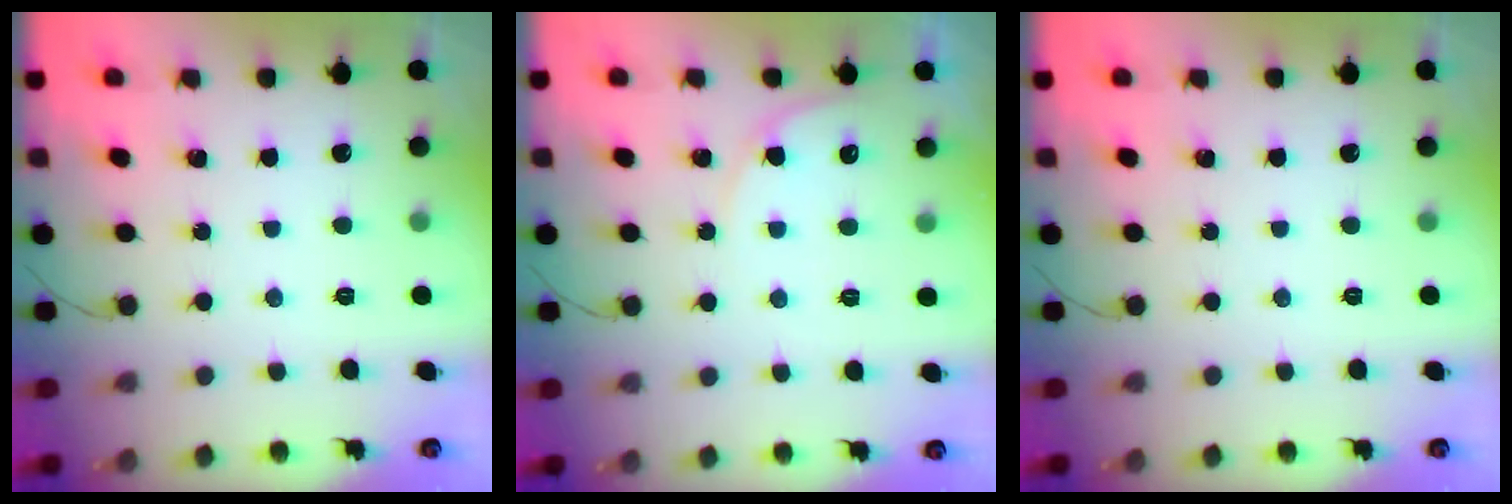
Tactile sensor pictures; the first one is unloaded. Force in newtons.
{"total": 4.3, "press": 4.3, "slide": 0.5}
{"total": 0.0}